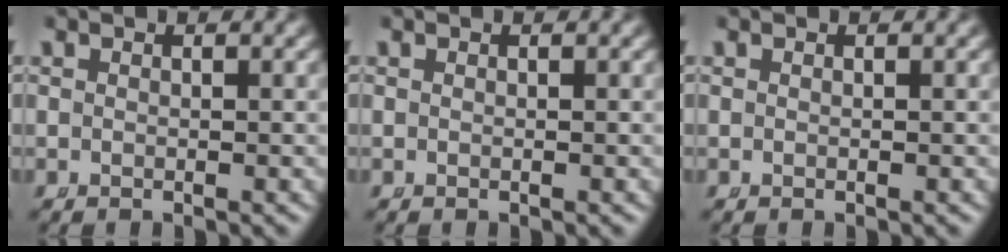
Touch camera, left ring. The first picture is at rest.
{"total": 0.0}
{"total": 0.0}